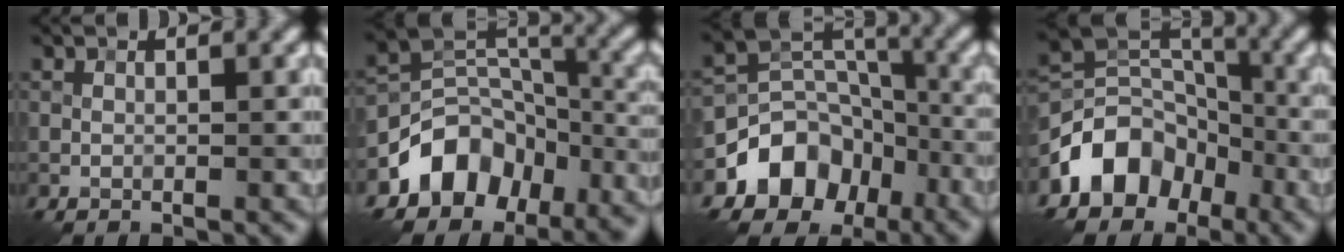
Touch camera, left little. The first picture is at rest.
{"total": 10.0, "force": [-5.6, 7.3, 3.9], "torque": [-0.050, 0.001, -0.100]}
{"total": 7.7, "force": [-4.2, 5.7, 3.0], "torque": [-0.030, -0.002, -0.077]}
{"total": 7.5, "force": [-4.0, 5.5, 3.2], "torque": [-0.038, 0.000, -0.082]}